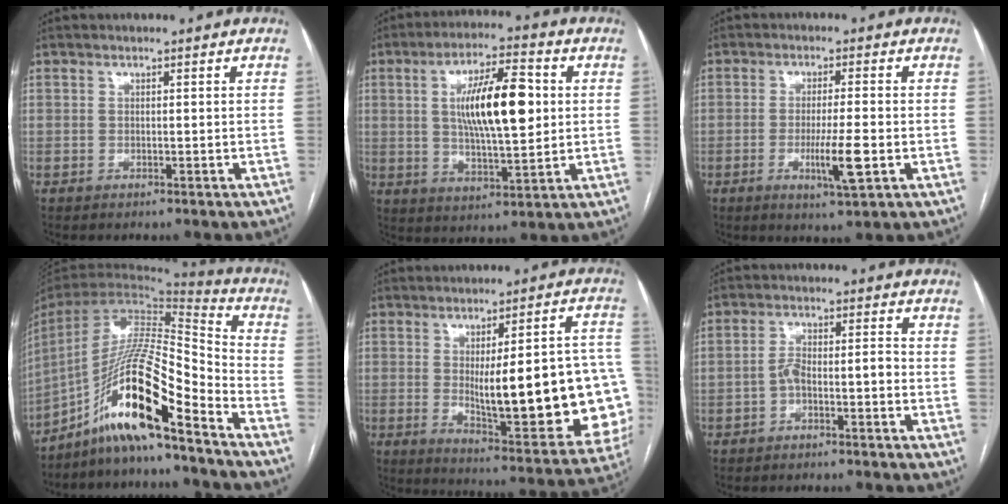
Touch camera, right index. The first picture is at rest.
{"total": 13.3, "force": [2.2, 3.2, 12.7], "torque": [-0.223, 0.011, 0.037]}
{"total": 6.4, "force": [-1.8, 0.2, 6.2], "torque": [-0.110, -0.013, -0.029]}
{"total": 17.5, "force": [-11.5, 1.5, 13.2], "torque": [-0.255, 0.008, -0.208]}
{"total": 24.5, "force": [-2.0, 5.4, 23.8], "torque": [-0.228, 0.011, -0.005]}
{"total": 4.3, "force": [-1.7, 1.3, 3.7], "torque": [-0.068, 0.023, -0.028]}